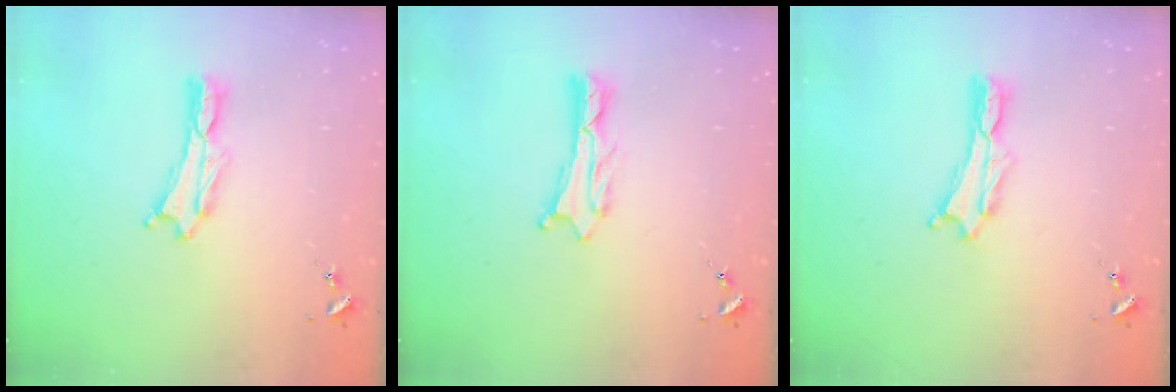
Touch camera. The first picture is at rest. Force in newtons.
{"total": 1.2, "press": 1.2, "slide": 0.0}
{"total": 0.0}